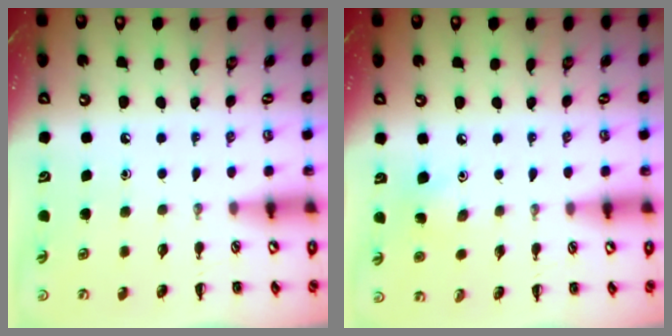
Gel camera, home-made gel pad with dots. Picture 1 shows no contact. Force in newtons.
{"total": 2.9, "press": 2.8, "slide": 0.8}